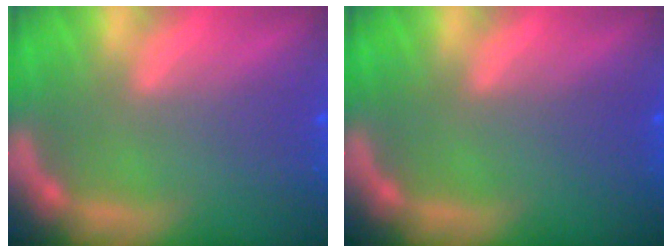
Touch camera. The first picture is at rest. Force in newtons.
{"total": 0.0}